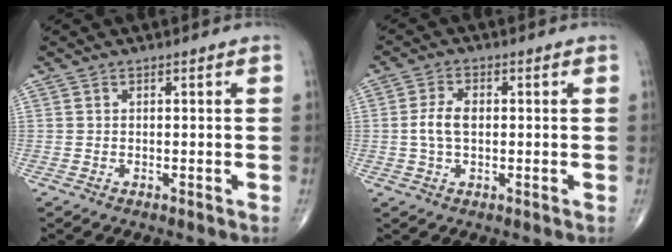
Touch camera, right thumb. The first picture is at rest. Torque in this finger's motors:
{"motor_torque": [0.00, -0.02, 0.47, -0.01, 0.25]}